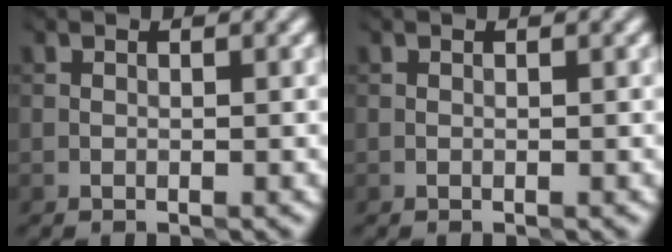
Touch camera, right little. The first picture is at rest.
{"total": 0.0}